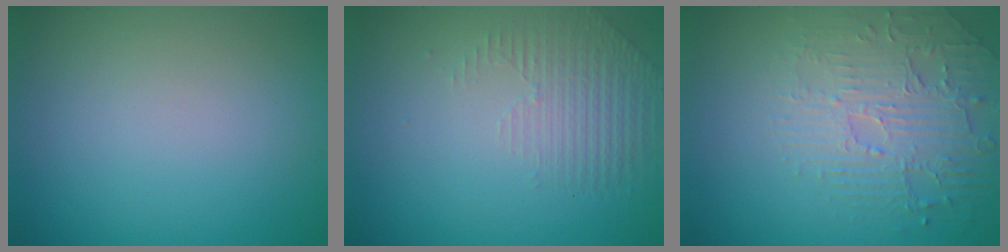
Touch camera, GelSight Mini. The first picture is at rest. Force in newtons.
{"total": 1.5, "press": 0.9, "slide": 1.2}
{"total": 2.8, "press": 2.5, "slide": 1.4}